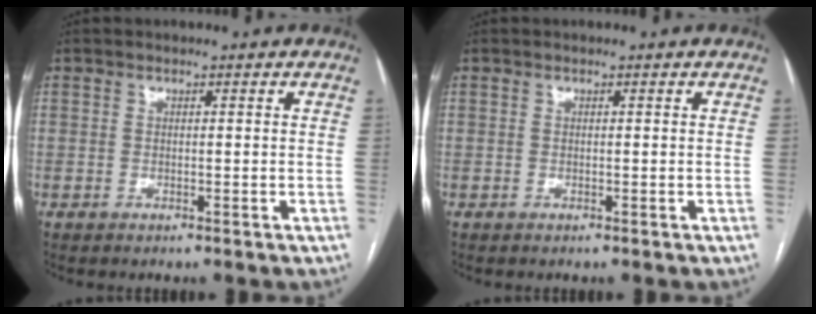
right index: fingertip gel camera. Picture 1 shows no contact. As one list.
[{"total": 0.0}]